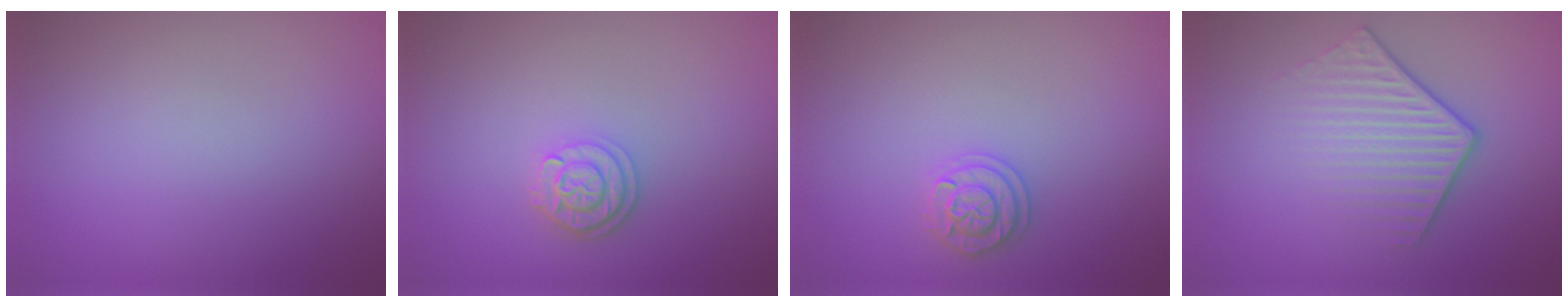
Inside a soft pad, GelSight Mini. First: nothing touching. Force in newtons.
{"total": 2.6, "press": 2.2, "slide": 1.4}
{"total": 1.9, "press": 1.9, "slide": 0.2}
{"total": 4.1, "press": 2.9, "slide": 3.0}